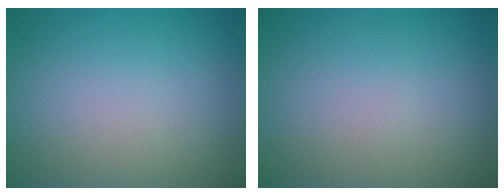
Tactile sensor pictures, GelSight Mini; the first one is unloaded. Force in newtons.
{"total": 0.0}